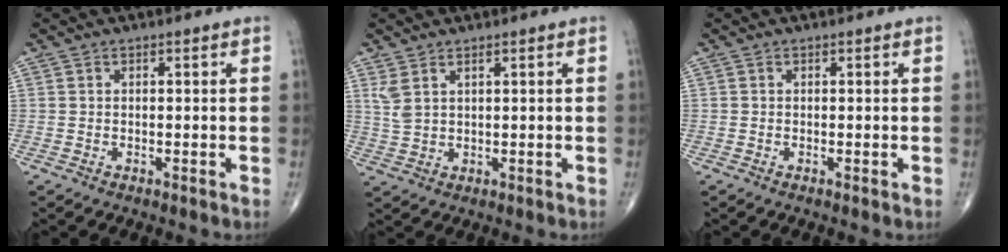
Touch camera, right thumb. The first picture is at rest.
{"total": 3.5, "force": [1.9, 1.5, 2.5], "torque": [-0.055, -0.003, 0.049]}
{"total": 0.0}